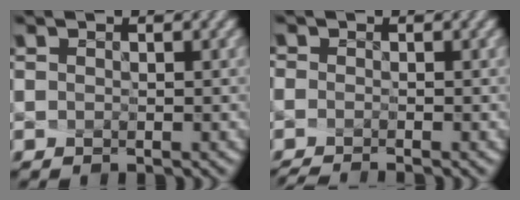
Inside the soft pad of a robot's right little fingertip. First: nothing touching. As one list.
[{"total": 2.0, "force": [-1.8, 0.5, 0.7], "torque": [-0.027, -0.006, -0.016]}]